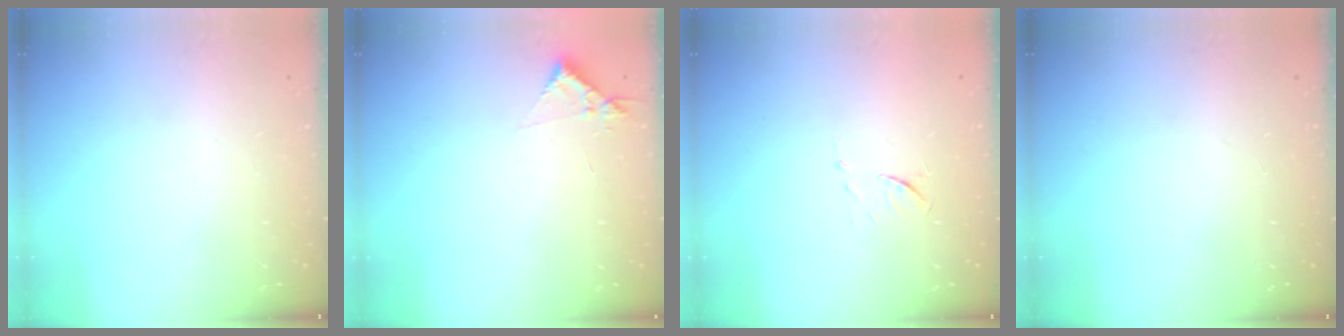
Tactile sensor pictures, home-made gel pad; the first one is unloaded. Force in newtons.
{"total": 3.9, "press": 3.9, "slide": 0.5}
{"total": 5.8, "press": 5.8, "slide": 0.5}
{"total": 0.0}